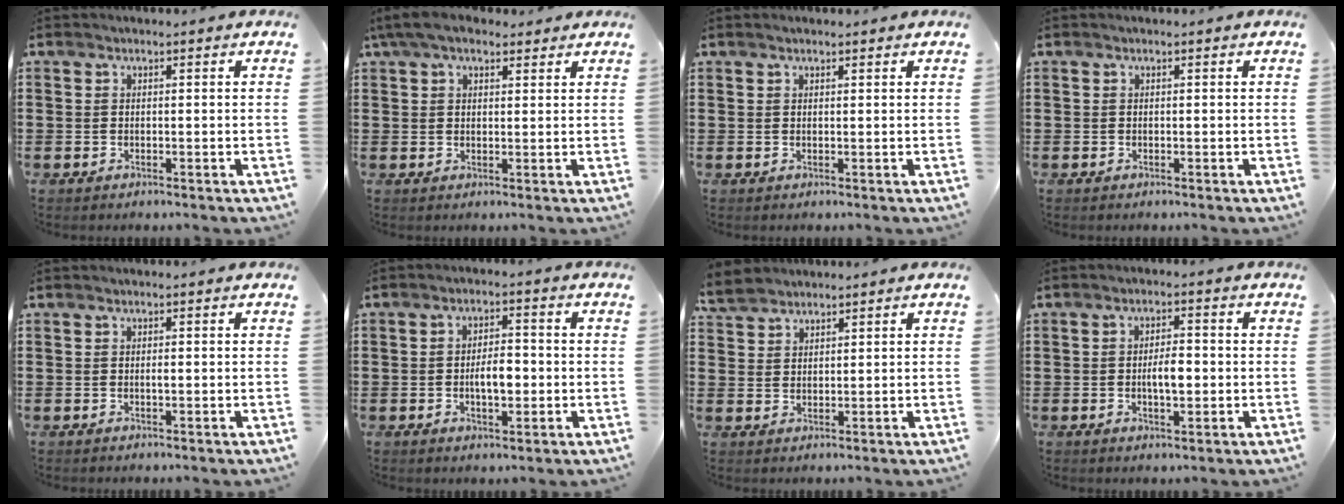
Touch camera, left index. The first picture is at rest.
{"total": 5.3, "force": [3.8, 2.2, 3.0], "torque": [-0.071, 0.006, 0.070]}
{"total": 0.7, "force": [0.6, 0.1, 0.4], "torque": [-0.008, 0.001, 0.011]}
{"total": 0.0}
{"total": 0.8, "force": [0.0, 0.2, 0.8], "torque": [-0.016, -0.002, 0.000]}
{"total": 4.4, "force": [-0.7, 2.0, 3.9], "torque": [-0.064, 0.003, -0.018]}
{"total": 3.6, "force": [3.1, 1.6, 0.7], "torque": [-0.027, 0.002, 0.061]}
{"total": 4.1, "force": [-0.4, 1.5, 3.7], "torque": [-0.061, 0.002, -0.012]}